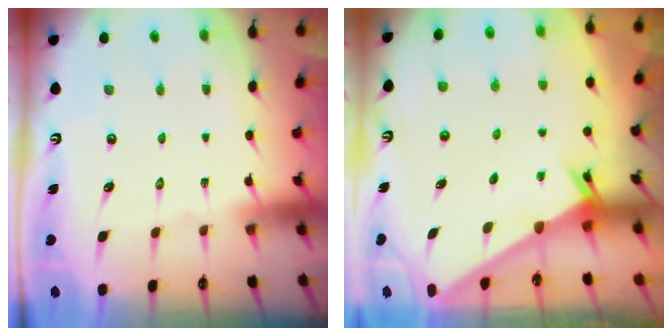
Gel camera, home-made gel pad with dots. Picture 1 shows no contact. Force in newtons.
{"total": 2.4, "press": 2.4, "slide": 0.2}